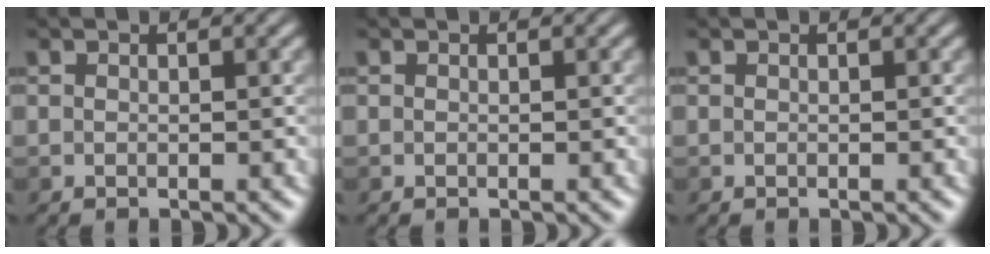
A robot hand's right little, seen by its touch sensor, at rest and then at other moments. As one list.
[{"total": 0.0}, {"total": 0.0}]